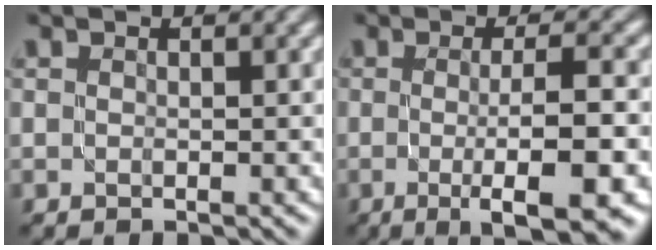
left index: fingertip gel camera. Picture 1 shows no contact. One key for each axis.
{"total": 8.0, "fx": -1.9, "fy": 1.7, "fz": 7.6, "tx": -0.097, "ty": -0.006, "tz": -0.027}